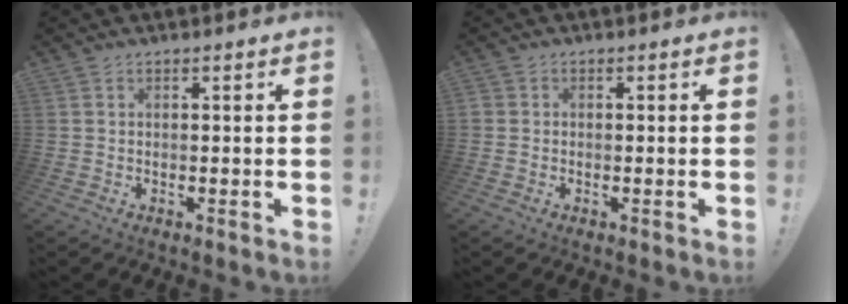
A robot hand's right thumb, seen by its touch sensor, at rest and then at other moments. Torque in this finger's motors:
{"motor_torque": [0.18, 0.01, 0.11, -0.18, 0.00]}